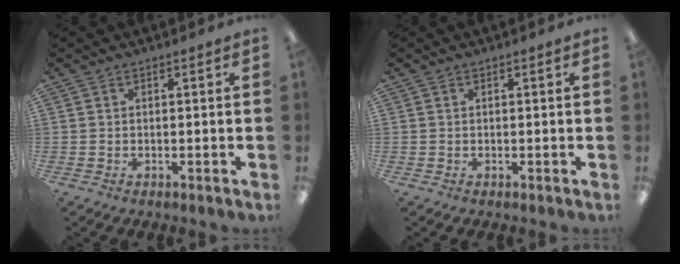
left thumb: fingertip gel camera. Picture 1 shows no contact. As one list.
[{"total": 0.0}]